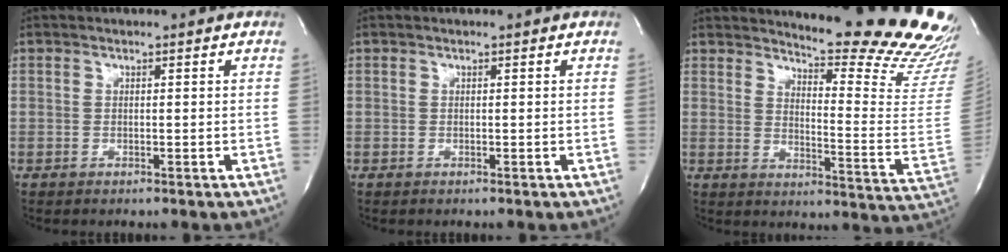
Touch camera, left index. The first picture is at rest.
{"total": 0.0}
{"total": 20.4, "force": [19.2, 0.4, 6.8], "torque": [-0.098, -0.153, 0.222]}